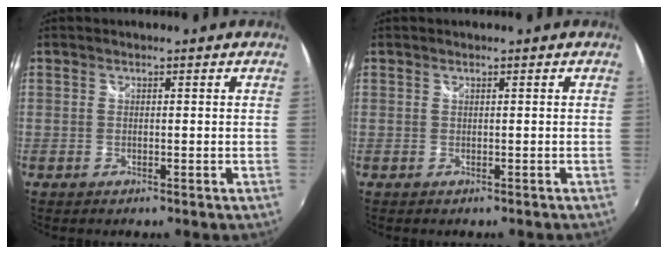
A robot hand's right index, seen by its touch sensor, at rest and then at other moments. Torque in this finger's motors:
{"motor_torque": [-0.16, -0.20, -0.01, 0.00]}